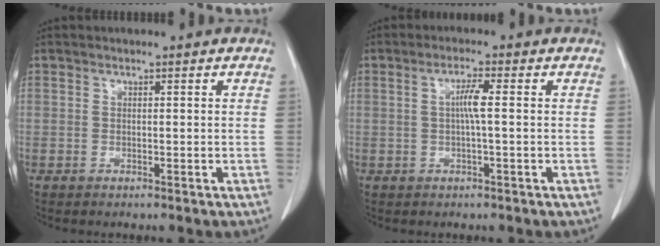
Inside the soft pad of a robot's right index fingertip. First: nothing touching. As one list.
[{"total": 3.0, "force": [0.2, 0.2, 3.0], "torque": [-0.060, 0.002, 0.002]}]